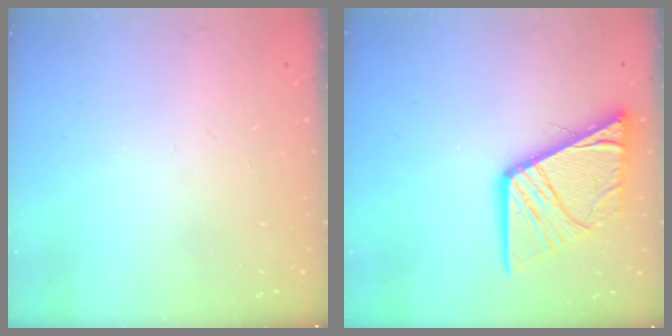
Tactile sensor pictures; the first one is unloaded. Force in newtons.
{"total": 16.9, "press": 16.8, "slide": 1.8}